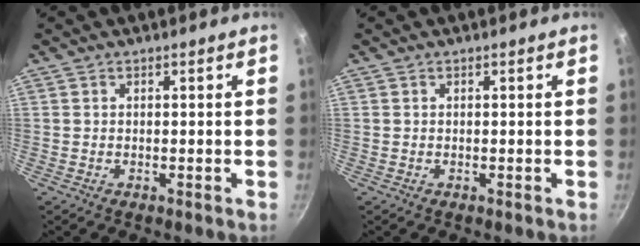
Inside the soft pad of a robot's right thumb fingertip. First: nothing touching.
{"total": 0.0}